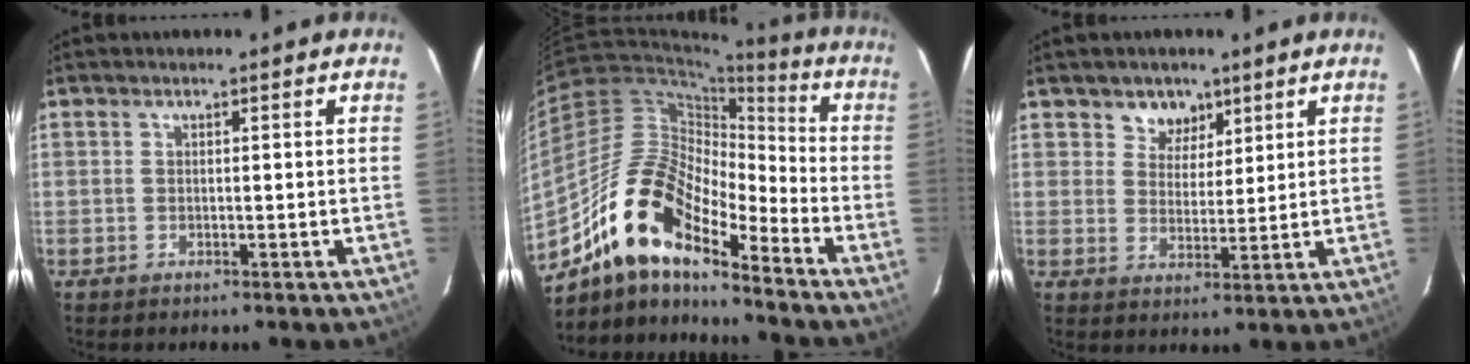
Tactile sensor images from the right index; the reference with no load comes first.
{"total": 16.3, "force": [-11.8, 5.5, 9.9], "torque": [-0.174, 0.003, -0.238]}
{"total": 5.1, "force": [3.2, 3.9, 0.9], "torque": [-0.005, 0.002, 0.056]}